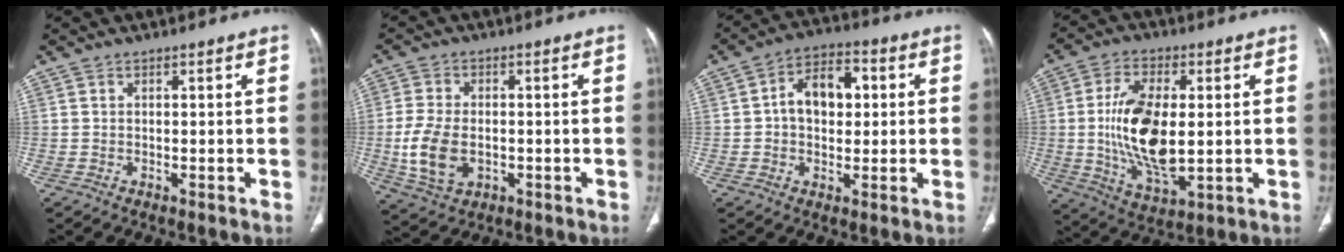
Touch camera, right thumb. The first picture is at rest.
{"total": 9.7, "force": [-1.6, 6.4, 7.1], "torque": [-0.145, 0.000, -0.022]}
{"total": 9.9, "force": [1.2, 6.6, 7.2], "torque": [-0.093, 0.020, 0.014]}
{"total": 15.7, "force": [0.2, 7.7, 13.7], "torque": [-0.256, -0.015, 0.010]}